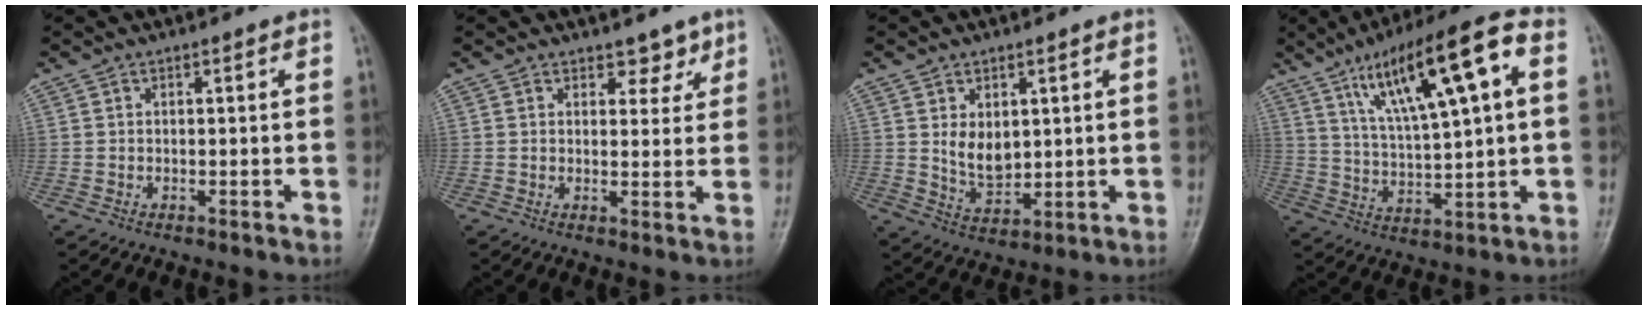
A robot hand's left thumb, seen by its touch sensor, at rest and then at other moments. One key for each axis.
{"total": 3.5, "fx": 2.6, "fy": 2.0, "fz": 1.2, "tx": 0.011, "ty": -0.016, "tz": 0.035}
{"total": 6.2, "fx": 1.4, "fy": 4.2, "fz": 4.4, "tx": -0.055, "ty": -0.018, "tz": 0.038}
{"total": 18.3, "fx": 6.9, "fy": 4.3, "fz": 16.4, "tx": -0.266, "ty": 0.005, "tz": 0.119}